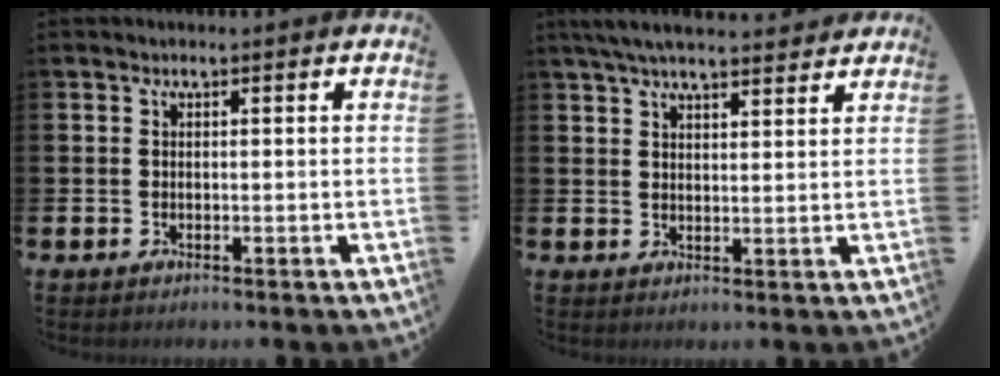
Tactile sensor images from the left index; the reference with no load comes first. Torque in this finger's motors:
{"motor_torque": [1.23, -0.91, 0.31, 0.19]}